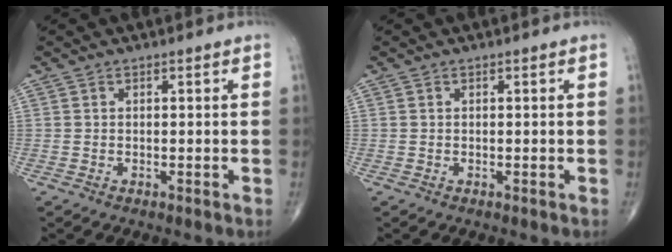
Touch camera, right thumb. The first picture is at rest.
{"total": 0.0}